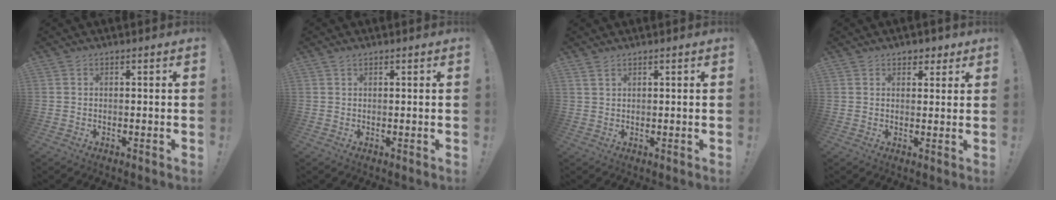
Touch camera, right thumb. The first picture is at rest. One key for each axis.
{"total": 0.8, "fx": 0.6, "fy": 0.4, "fz": 0.3, "tx": -0.006, "ty": -0.001, "tz": 0.012}
{"total": 2.0, "fx": 1.5, "fy": 0.8, "fz": 1.1, "tx": -0.026, "ty": -0.001, "tz": 0.031}
{"total": 3.3, "fx": 2.1, "fy": 2.4, "fz": 0.9, "tx": 0.000, "ty": -0.008, "tz": 0.035}